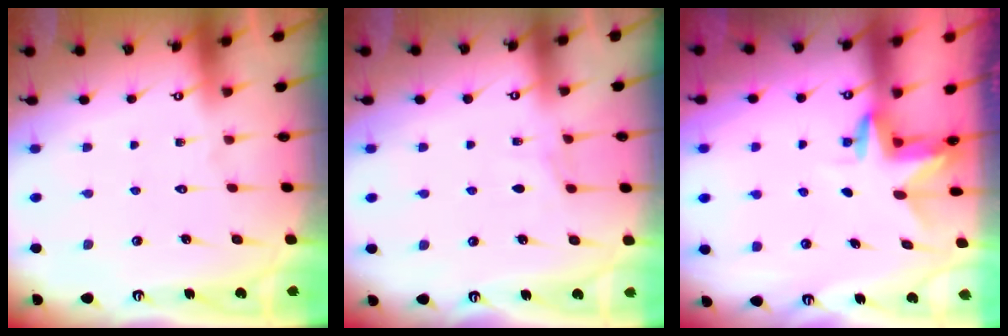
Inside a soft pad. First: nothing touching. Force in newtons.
{"total": 3.0, "press": 2.9, "slide": 0.5}
{"total": 3.0, "press": 3.0, "slide": 0.3}